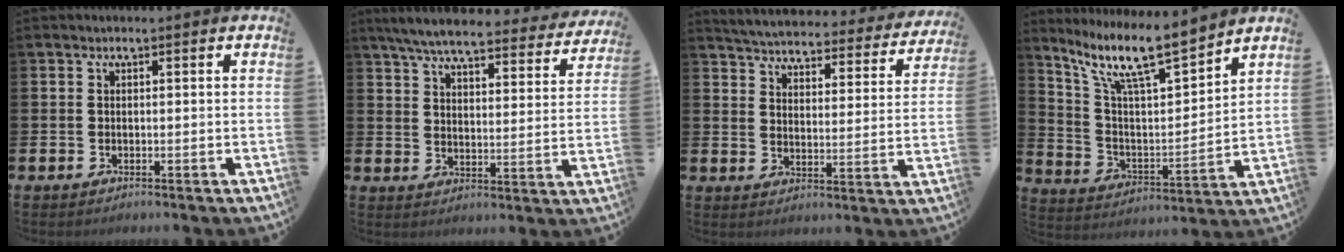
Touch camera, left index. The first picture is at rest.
{"total": 6.6, "force": [5.9, 1.0, 2.7], "torque": [-0.073, -0.036, 0.098]}
{"total": 4.5, "force": [4.4, 0.6, 0.8], "torque": [-0.044, -0.038, 0.072]}
{"total": 11.3, "force": [9.3, 1.9, 6.2], "torque": [-0.149, -0.055, 0.158]}